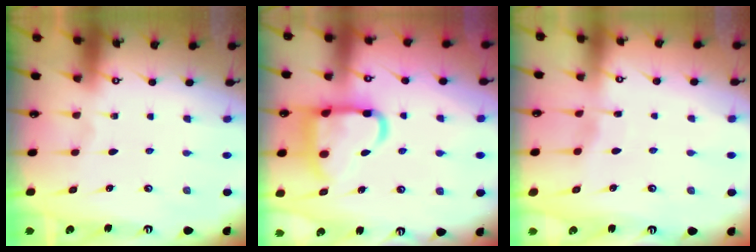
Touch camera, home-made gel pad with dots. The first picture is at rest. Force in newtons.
{"total": 16.9, "press": 16.8, "slide": 1.7}
{"total": 2.0, "press": 2.0, "slide": 0.3}